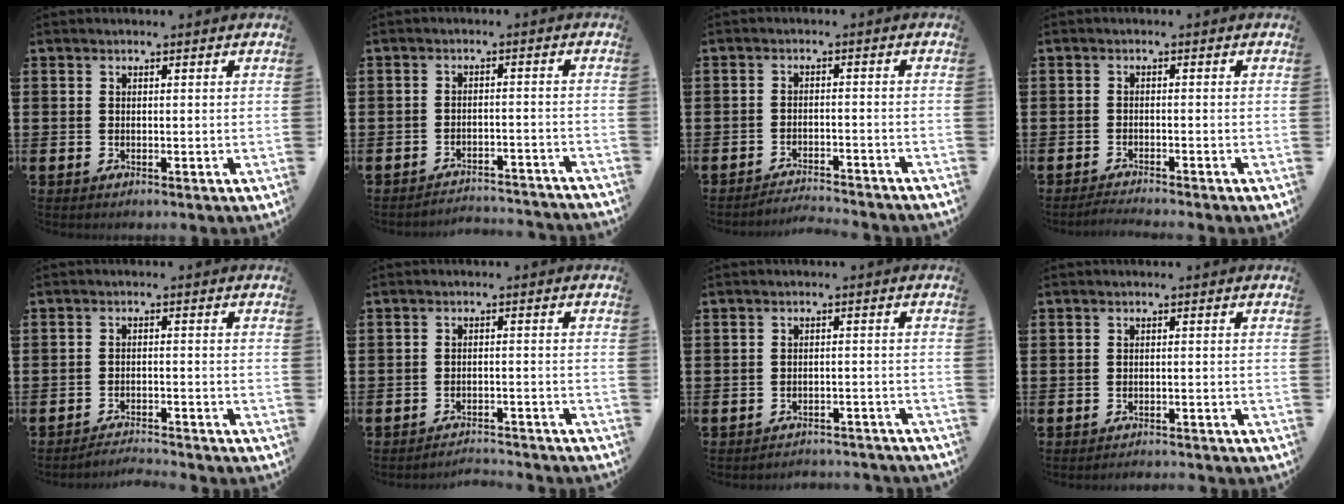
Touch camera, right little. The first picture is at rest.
{"total": 2.7, "force": [-2.7, 0.0, -0.1], "torque": [-0.004, 0.004, -0.060]}
{"total": 2.4, "force": [-2.4, -0.1, 0.0], "torque": [-0.004, 0.004, -0.051]}
{"total": 1.3, "force": [-1.2, -0.1, 0.3], "torque": [-0.006, 0.001, -0.024]}
{"total": 2.4, "force": [-2.4, -0.2, 0.0], "torque": [-0.004, 0.004, -0.051]}
{"total": 2.3, "force": [-2.3, -0.1, -0.1], "torque": [-0.002, 0.006, -0.050]}
{"total": 2.1, "force": [-2.1, 0.0, -0.1], "torque": [-0.004, 0.004, -0.046]}
{"total": 1.2, "force": [-1.2, -0.1, -0.1], "torque": [-0.001, 0.003, -0.025]}